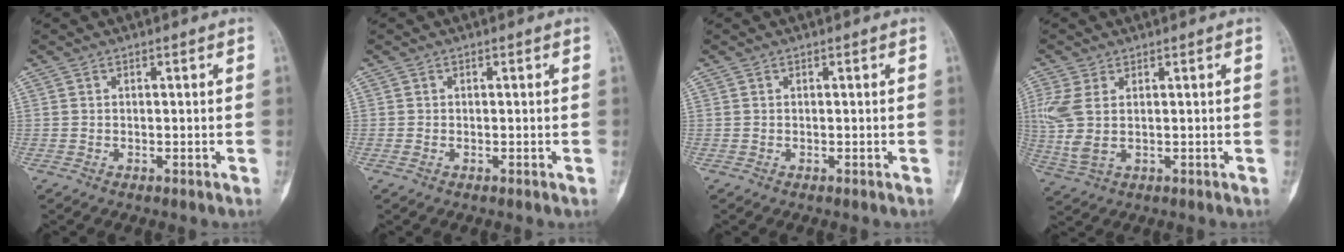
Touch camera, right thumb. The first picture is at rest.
{"total": 0.6, "force": [-0.2, 0.2, 0.5], "torque": [-0.008, -0.001, -0.005]}
{"total": 0.0}
{"total": 7.1, "force": [1.3, 3.8, 5.9], "torque": [-0.163, -0.002, 0.037]}